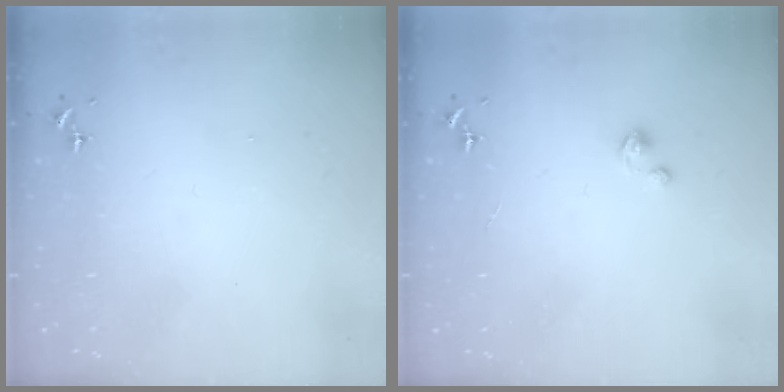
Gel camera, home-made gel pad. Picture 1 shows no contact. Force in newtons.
{"total": 1.8, "press": 1.8, "slide": 0.2}